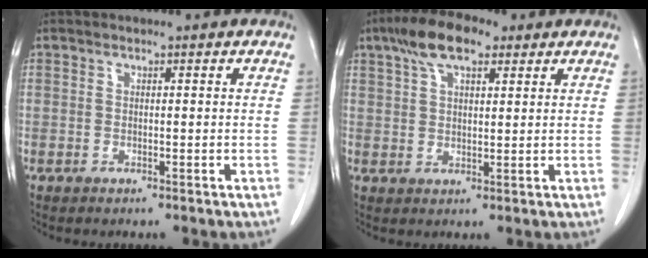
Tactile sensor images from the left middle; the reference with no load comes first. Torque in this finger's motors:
{"motor_torque": [1.26, -0.88, 0.08, 0.03]}